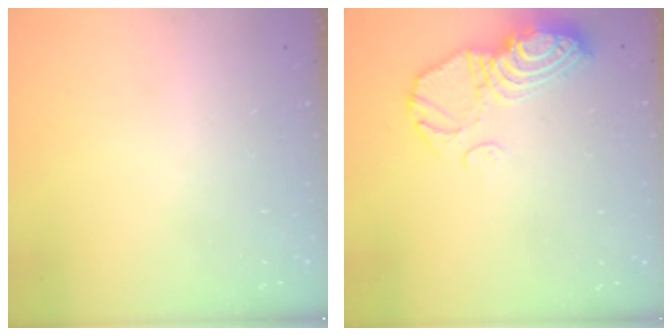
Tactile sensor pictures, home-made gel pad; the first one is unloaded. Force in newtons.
{"total": 12.2, "press": 12.1, "slide": 1.4}